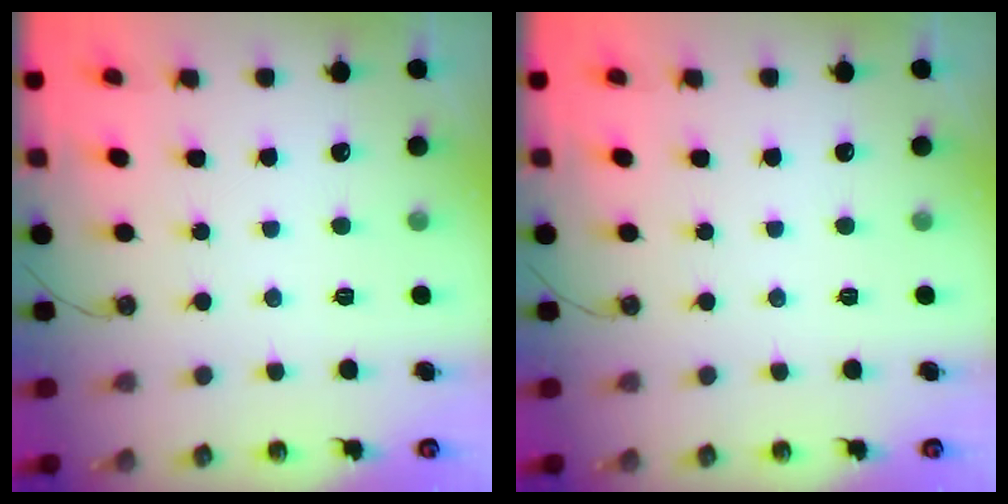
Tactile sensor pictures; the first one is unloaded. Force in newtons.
{"total": 0.0}